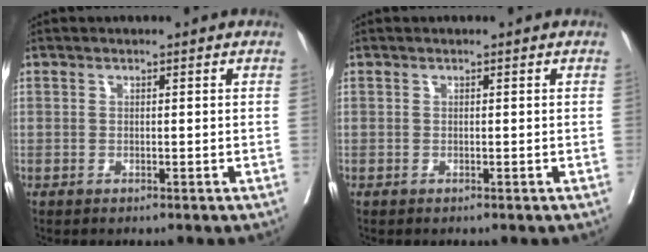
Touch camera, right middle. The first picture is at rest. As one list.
[{"total": 0.0}]